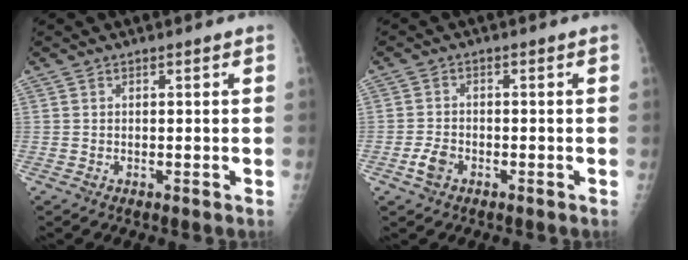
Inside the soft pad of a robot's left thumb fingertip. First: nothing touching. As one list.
[{"total": 3.1, "force": [-1.7, 2.1, 1.7], "torque": [-0.033, 0.009, -0.031]}]